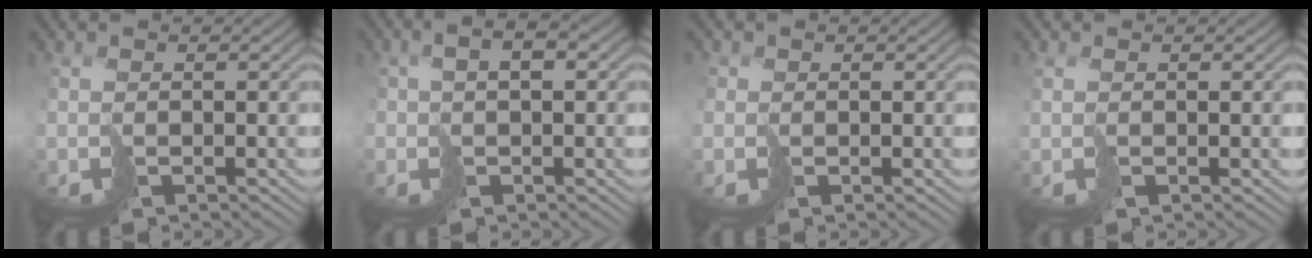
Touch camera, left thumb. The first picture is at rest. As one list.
[{"total": 3.9, "force": [0.3, 2.4, 3.0], "torque": [-0.063, 0.006, 0.004]}, {"total": 1.4, "force": [-0.2, 1.3, 0.3], "torque": [-0.009, -0.005, -0.005]}, {"total": 0.6, "force": [0.2, 0.2, 0.5], "torque": [-0.013, -0.002, 0.005]}]